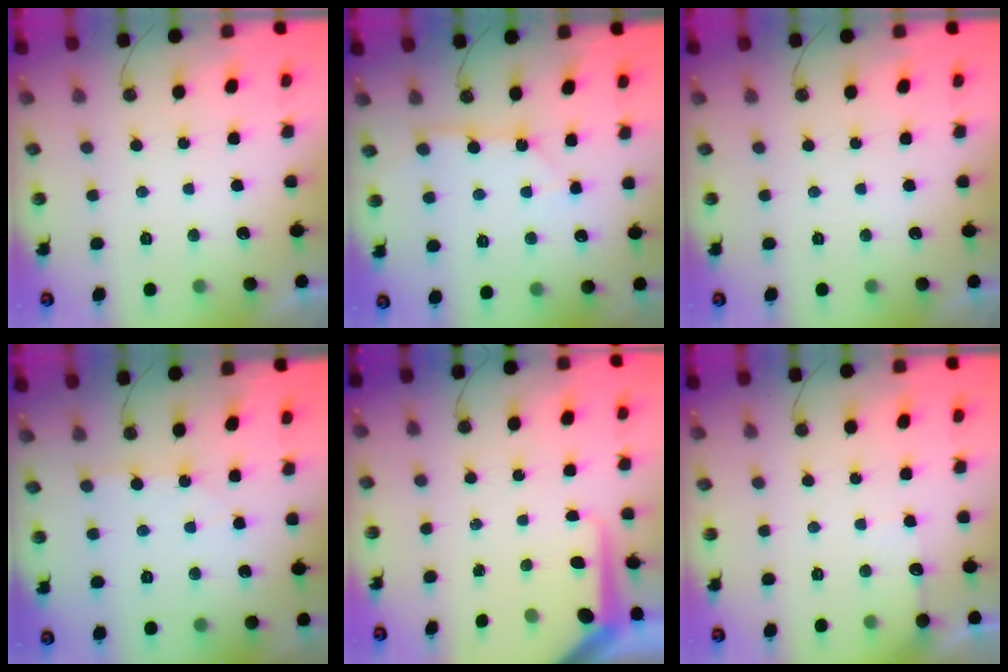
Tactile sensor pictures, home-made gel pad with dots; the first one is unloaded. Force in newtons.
{"total": 2.6, "press": 2.6, "slide": 0.2}
{"total": 0.0}
{"total": 4.2, "press": 4.2, "slide": 0.5}
{"total": 8.1, "press": 8.1, "slide": 0.8}
{"total": 5.7, "press": 5.7, "slide": 0.7}